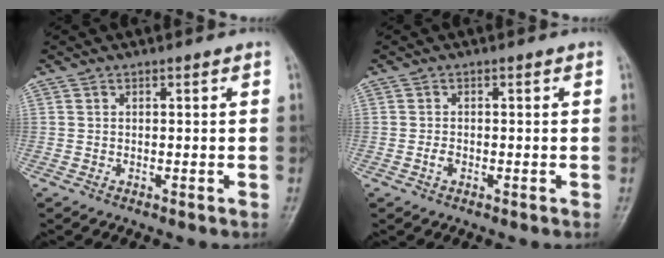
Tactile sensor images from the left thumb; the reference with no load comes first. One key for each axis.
{"total": 1.3, "fx": -0.4, "fy": 0.9, "fz": 0.9, "tx": -0.015, "ty": 0.001, "tz": -0.011}